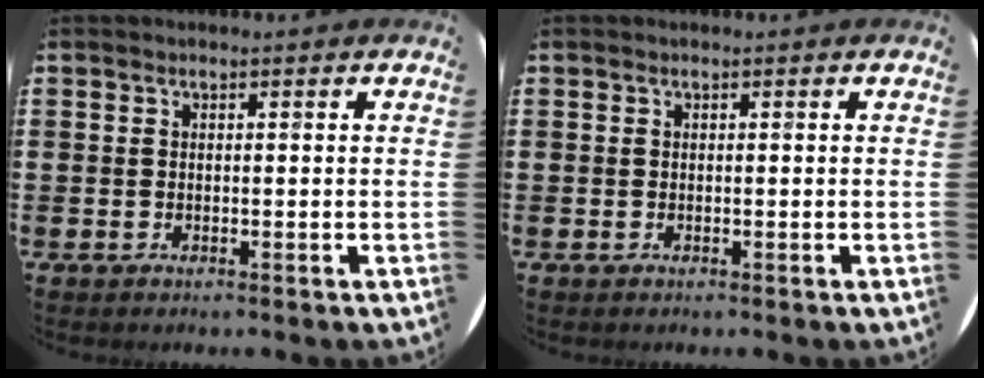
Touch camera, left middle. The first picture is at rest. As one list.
[{"total": 0.0}]